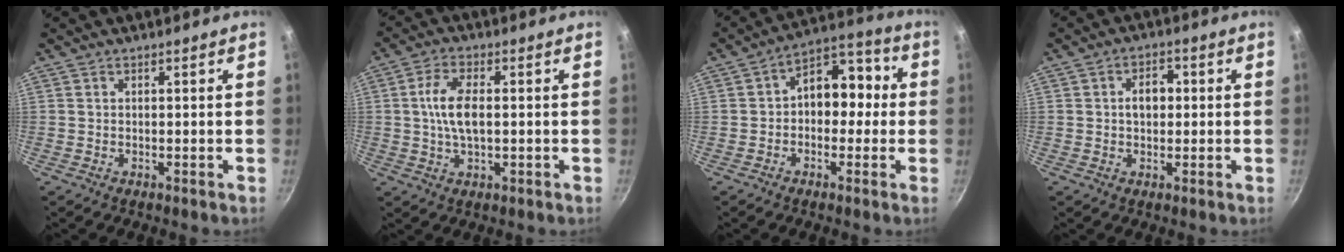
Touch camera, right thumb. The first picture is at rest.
{"total": 7.7, "force": [0.3, 3.8, 6.6], "torque": [-0.128, 0.011, 0.003]}
{"total": 10.7, "force": [-0.2, 7.7, 7.4], "torque": [-0.047, 0.043, -0.022]}
{"total": 4.7, "force": [0.4, 3.4, 3.3], "torque": [-0.025, 0.011, 0.001]}